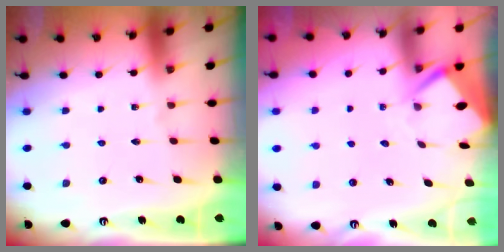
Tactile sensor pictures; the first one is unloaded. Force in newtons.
{"total": 3.5, "press": 3.5, "slide": 0.3}